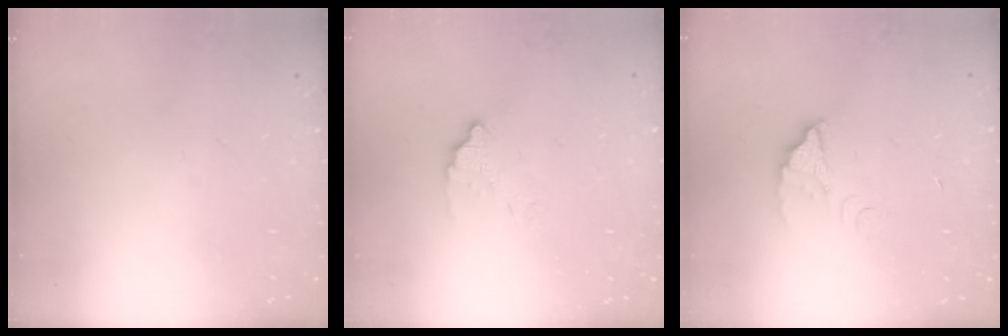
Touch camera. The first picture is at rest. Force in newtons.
{"total": 2.4, "press": 2.4, "slide": 0.0}
{"total": 2.9, "press": 2.9, "slide": 0.2}